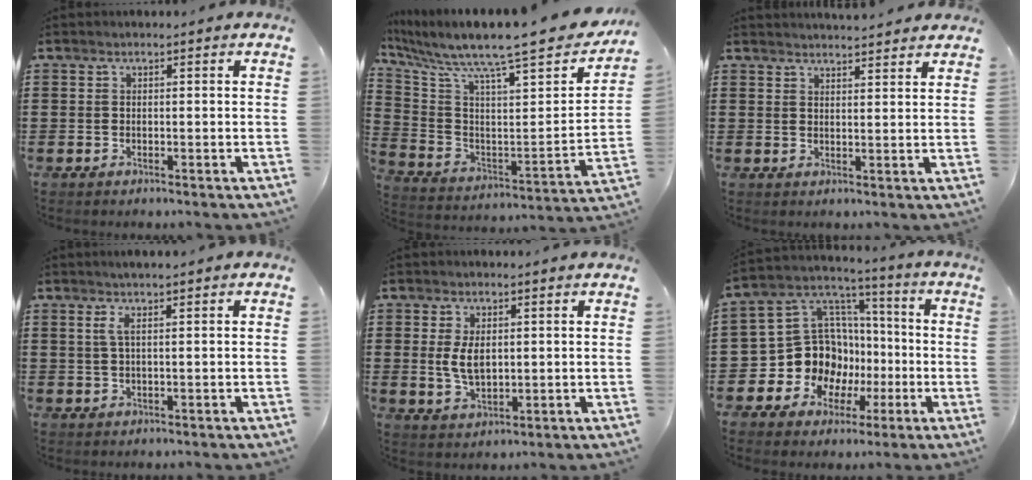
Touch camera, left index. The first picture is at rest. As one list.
[{"total": 10.8, "force": [9.3, 0.3, 5.6], "torque": [-0.115, -0.085, 0.139]}, {"total": 2.6, "force": [2.6, -0.2, 0.0], "torque": [-0.008, -0.006, 0.049]}, {"total": 2.2, "force": [0.5, 0.2, 2.2], "torque": [-0.049, -0.005, 0.006]}, {"total": 4.7, "force": [0.8, 2.6, 3.9], "torque": [-0.088, 0.004, 0.012]}, {"total": 12.8, "force": [-3.2, 11.6, 4.5], "torque": [-0.131, -0.005, -0.049]}]